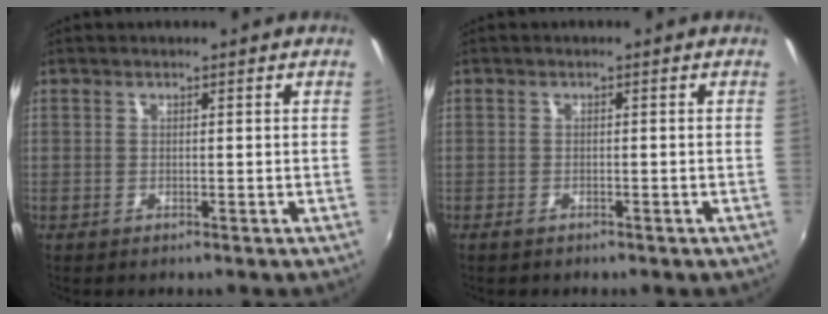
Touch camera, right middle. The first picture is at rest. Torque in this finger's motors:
{"motor_torque": [-0.39, -0.42, -0.04, -0.01]}